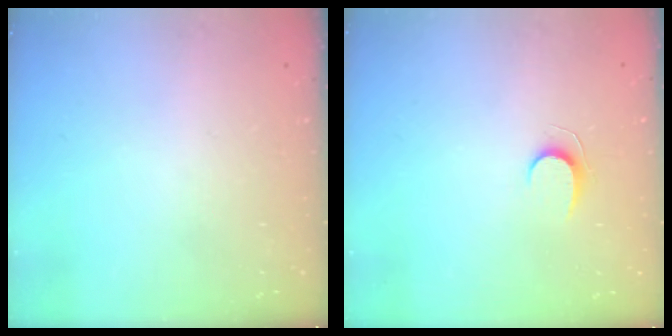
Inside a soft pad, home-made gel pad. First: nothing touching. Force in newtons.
{"total": 5.6, "press": 5.6, "slide": 0.5}